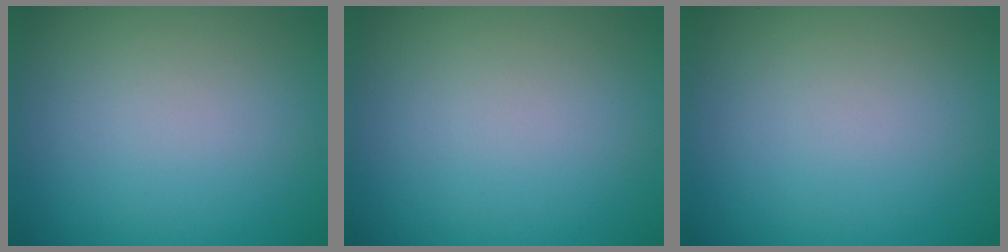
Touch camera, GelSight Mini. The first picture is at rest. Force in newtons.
{"total": 0.0}
{"total": 0.0}